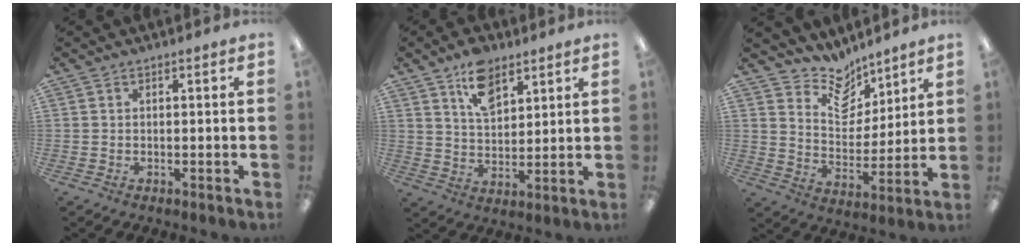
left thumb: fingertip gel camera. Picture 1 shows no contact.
{"total": 10.0, "force": [6.6, 5.7, 4.9], "torque": [-0.078, -0.029, 0.119]}
{"total": 10.1, "force": [8.5, 5.0, 2.0], "torque": [-0.041, -0.070, 0.161]}